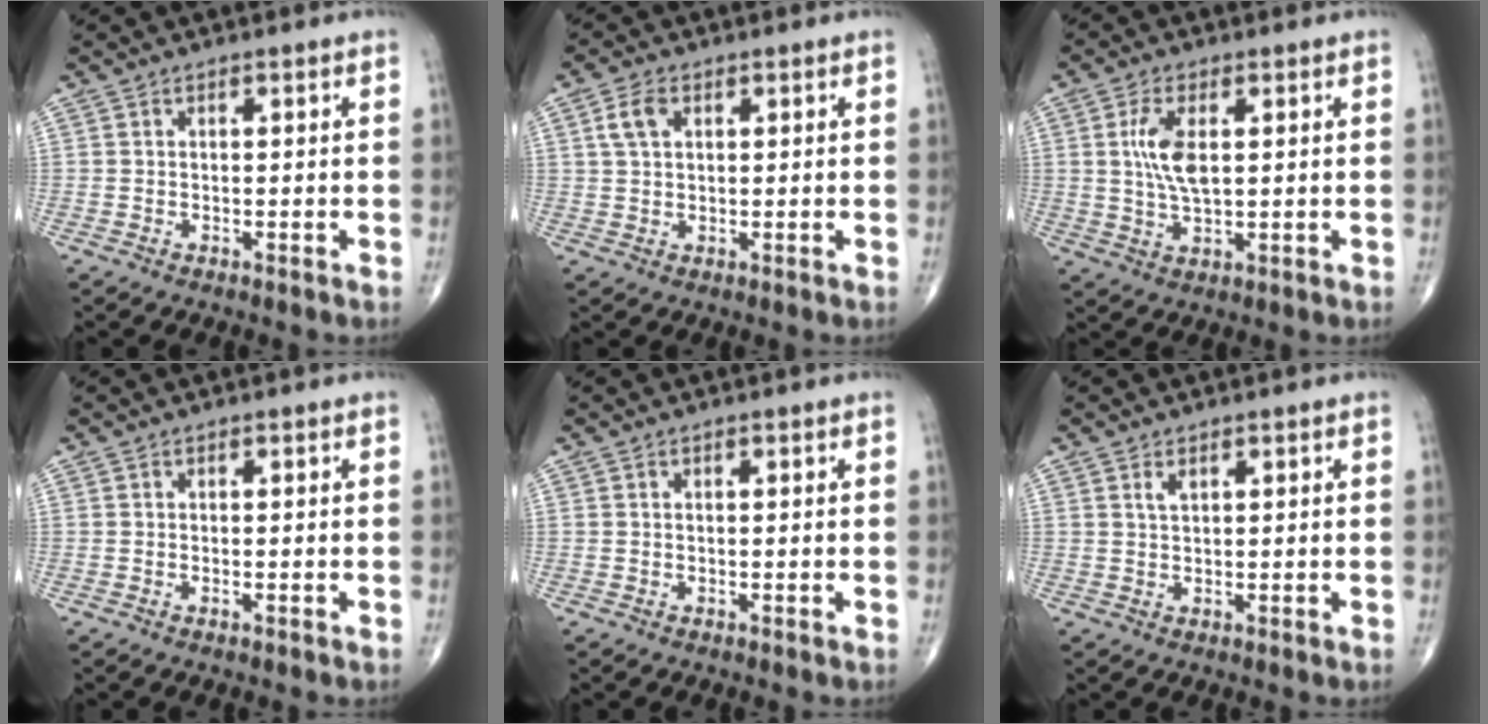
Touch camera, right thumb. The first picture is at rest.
{"total": 4.2, "force": [1.5, 2.6, 2.9], "torque": [-0.056, 0.004, 0.030]}
{"total": 7.1, "force": [1.4, 3.2, 6.3], "torque": [-0.131, -0.006, 0.028]}
{"total": 0.0}
{"total": 0.0}
{"total": 1.5, "force": [0.8, 0.7, 1.0], "torque": [-0.017, 0.000, 0.018]}